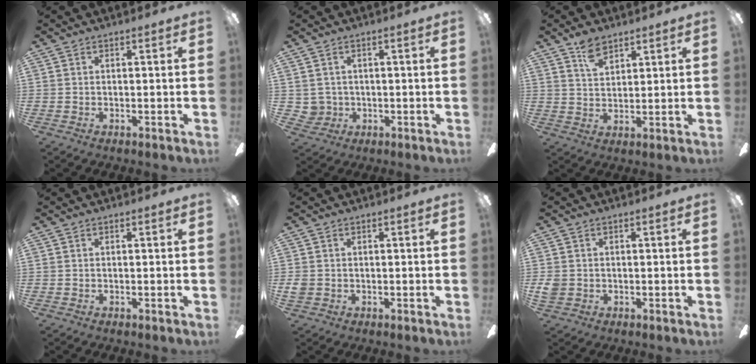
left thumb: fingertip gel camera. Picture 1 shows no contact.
{"total": 3.3, "force": [1.0, 3.2, 0.1], "torque": [-0.014, 0.004, 0.022]}
{"total": 5.9, "force": [4.3, 3.1, 2.5], "torque": [-0.045, -0.014, 0.079]}
{"total": 0.0}
{"total": 1.9, "force": [0.1, 1.8, 0.7], "torque": [-0.013, 0.004, 0.002]}
{"total": 2.7, "force": [0.1, 2.5, 1.0], "torque": [-0.018, 0.006, 0.003]}